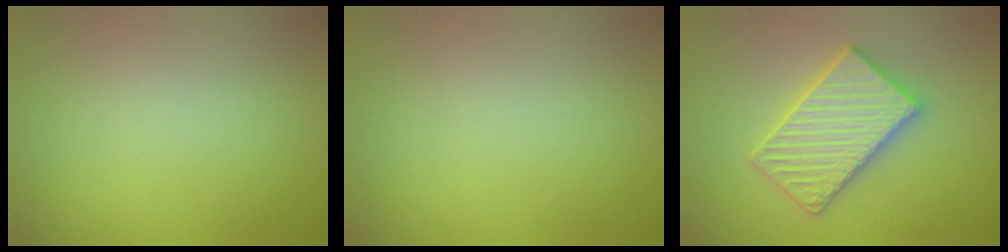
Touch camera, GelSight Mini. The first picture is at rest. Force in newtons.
{"total": 0.0}
{"total": 5.5, "press": 5.5, "slide": 0.8}